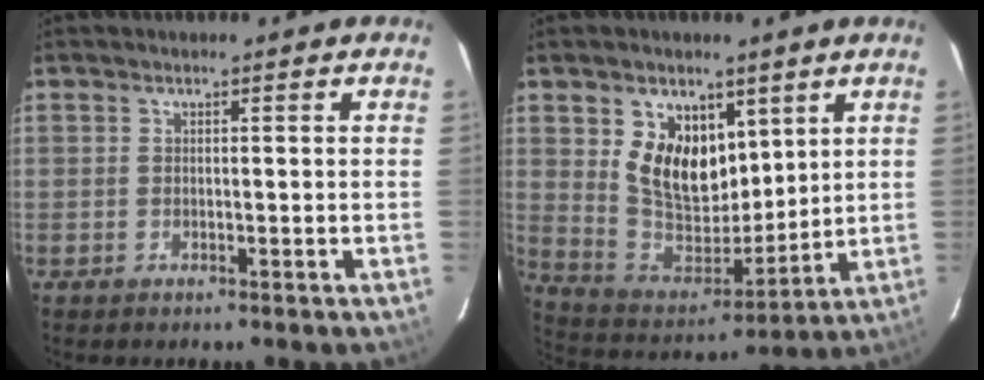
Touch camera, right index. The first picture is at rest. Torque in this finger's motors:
{"motor_torque": [0.51, 0.31, 0.58, 0.14]}